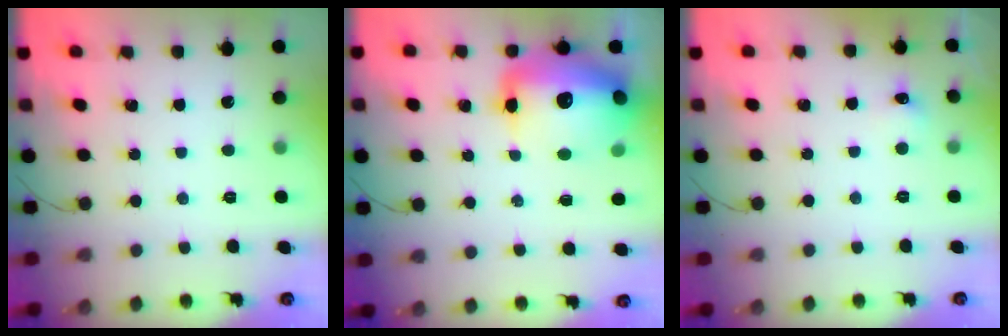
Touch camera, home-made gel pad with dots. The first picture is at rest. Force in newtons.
{"total": 20.6, "press": 20.0, "slide": 4.9}
{"total": 4.6, "press": 4.4, "slide": 1.4}